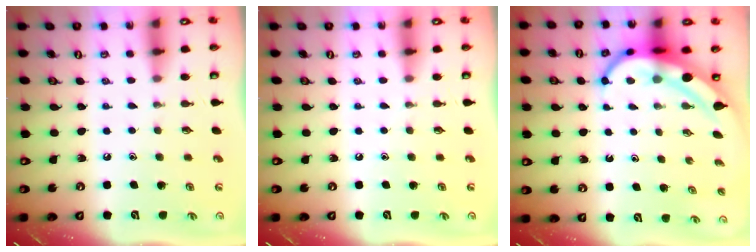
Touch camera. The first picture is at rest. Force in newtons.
{"total": 0.0}
{"total": 8.0, "press": 7.9, "slide": 0.7}